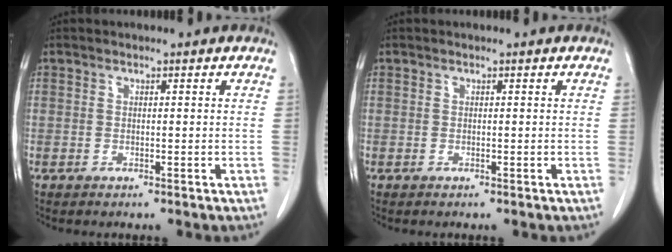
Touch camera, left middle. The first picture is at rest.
{"total": 0.0}